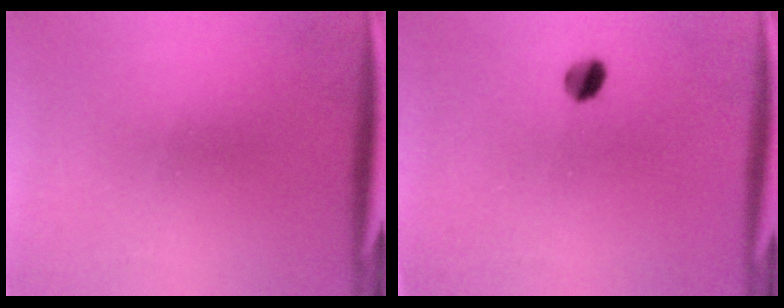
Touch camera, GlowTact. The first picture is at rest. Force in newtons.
{"total": 3.0}